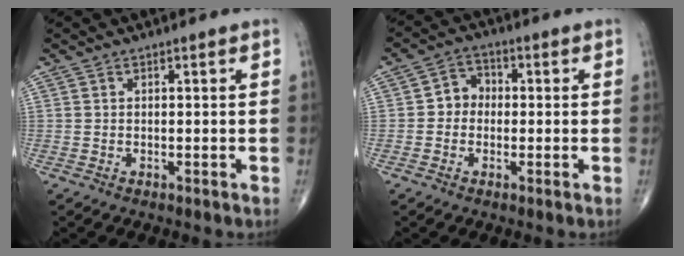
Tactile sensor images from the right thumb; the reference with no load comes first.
{"total": 4.6, "force": [-0.3, 4.0, 2.2], "torque": [-0.014, 0.017, -0.017]}